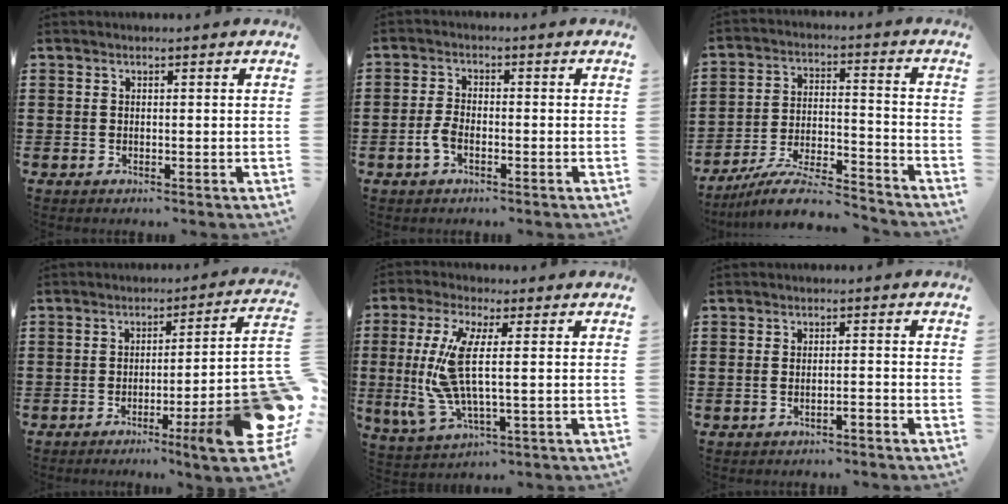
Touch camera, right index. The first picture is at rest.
{"total": 3.0, "force": [-1.4, 1.5, 2.2], "torque": [-0.061, -0.005, -0.032]}
{"total": 9.6, "force": [-8.6, 1.0, 4.1], "torque": [-0.077, 0.013, -0.169]}
{"total": 10.8, "force": [-4.4, 1.4, 9.8], "torque": [-0.128, -0.013, -0.074]}
{"total": 9.8, "force": [0.3, 2.4, 9.5], "torque": [-0.223, -0.025, -0.002]}
{"total": 1.4, "force": [-1.3, 0.0, 0.6], "torque": [-0.012, 0.001, -0.024]}